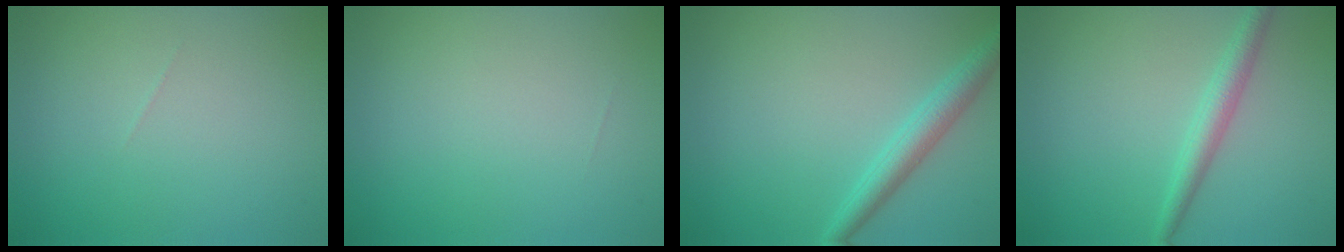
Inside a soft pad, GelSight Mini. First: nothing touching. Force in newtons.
{"total": 0.0}
{"total": 2.8, "press": 2.8, "slide": 0.1}
{"total": 2.3, "press": 2.3, "slide": 0.0}